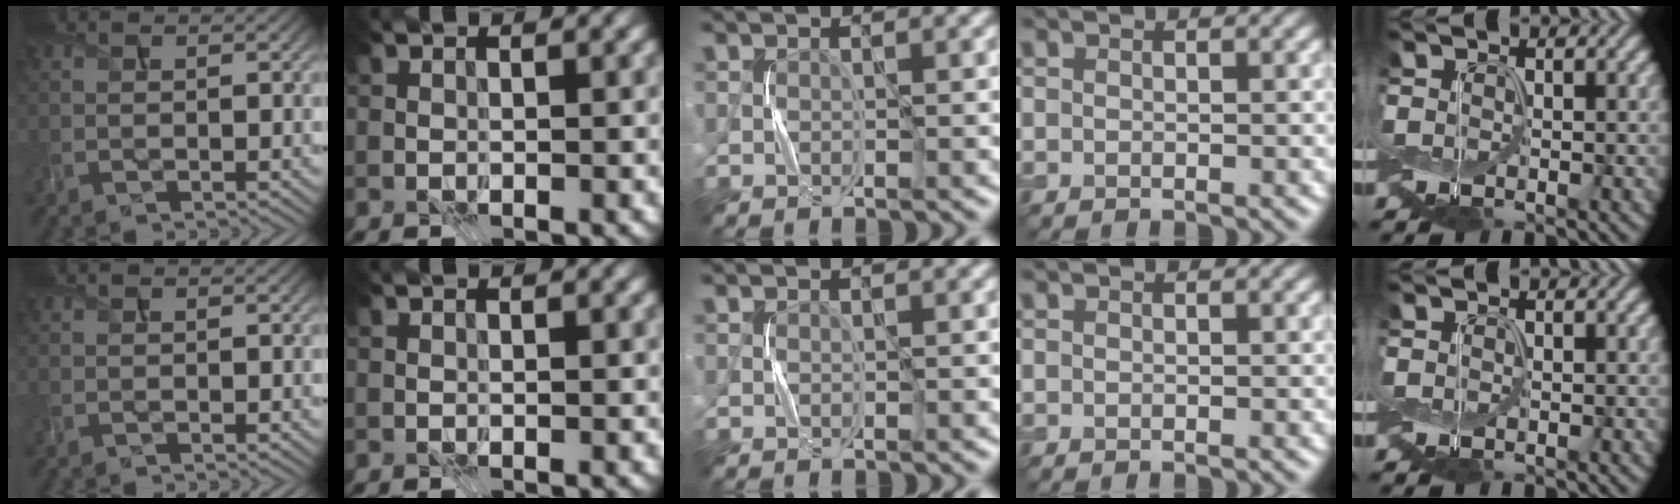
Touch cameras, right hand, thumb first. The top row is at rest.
{}